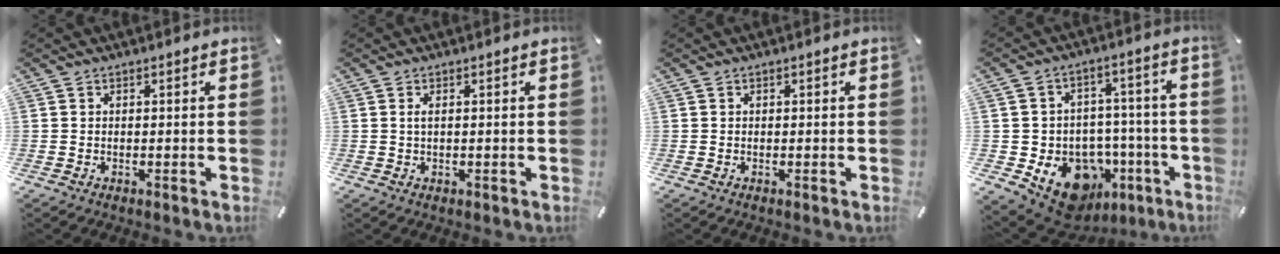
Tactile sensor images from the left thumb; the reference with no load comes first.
{"total": 1.4, "force": [0.2, 0.6, 1.3], "torque": [-0.026, 0.002, 0.003]}
{"total": 0.0}
{"total": 15.5, "force": [-8.0, 10.8, 7.7], "torque": [-0.099, 0.041, -0.122]}